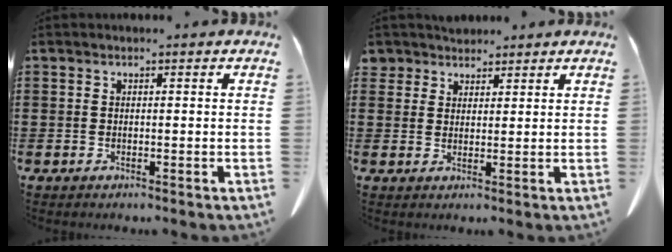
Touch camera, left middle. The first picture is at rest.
{"total": 3.0, "force": [2.6, 1.5, 0.0], "torque": [-0.011, 0.003, 0.052]}